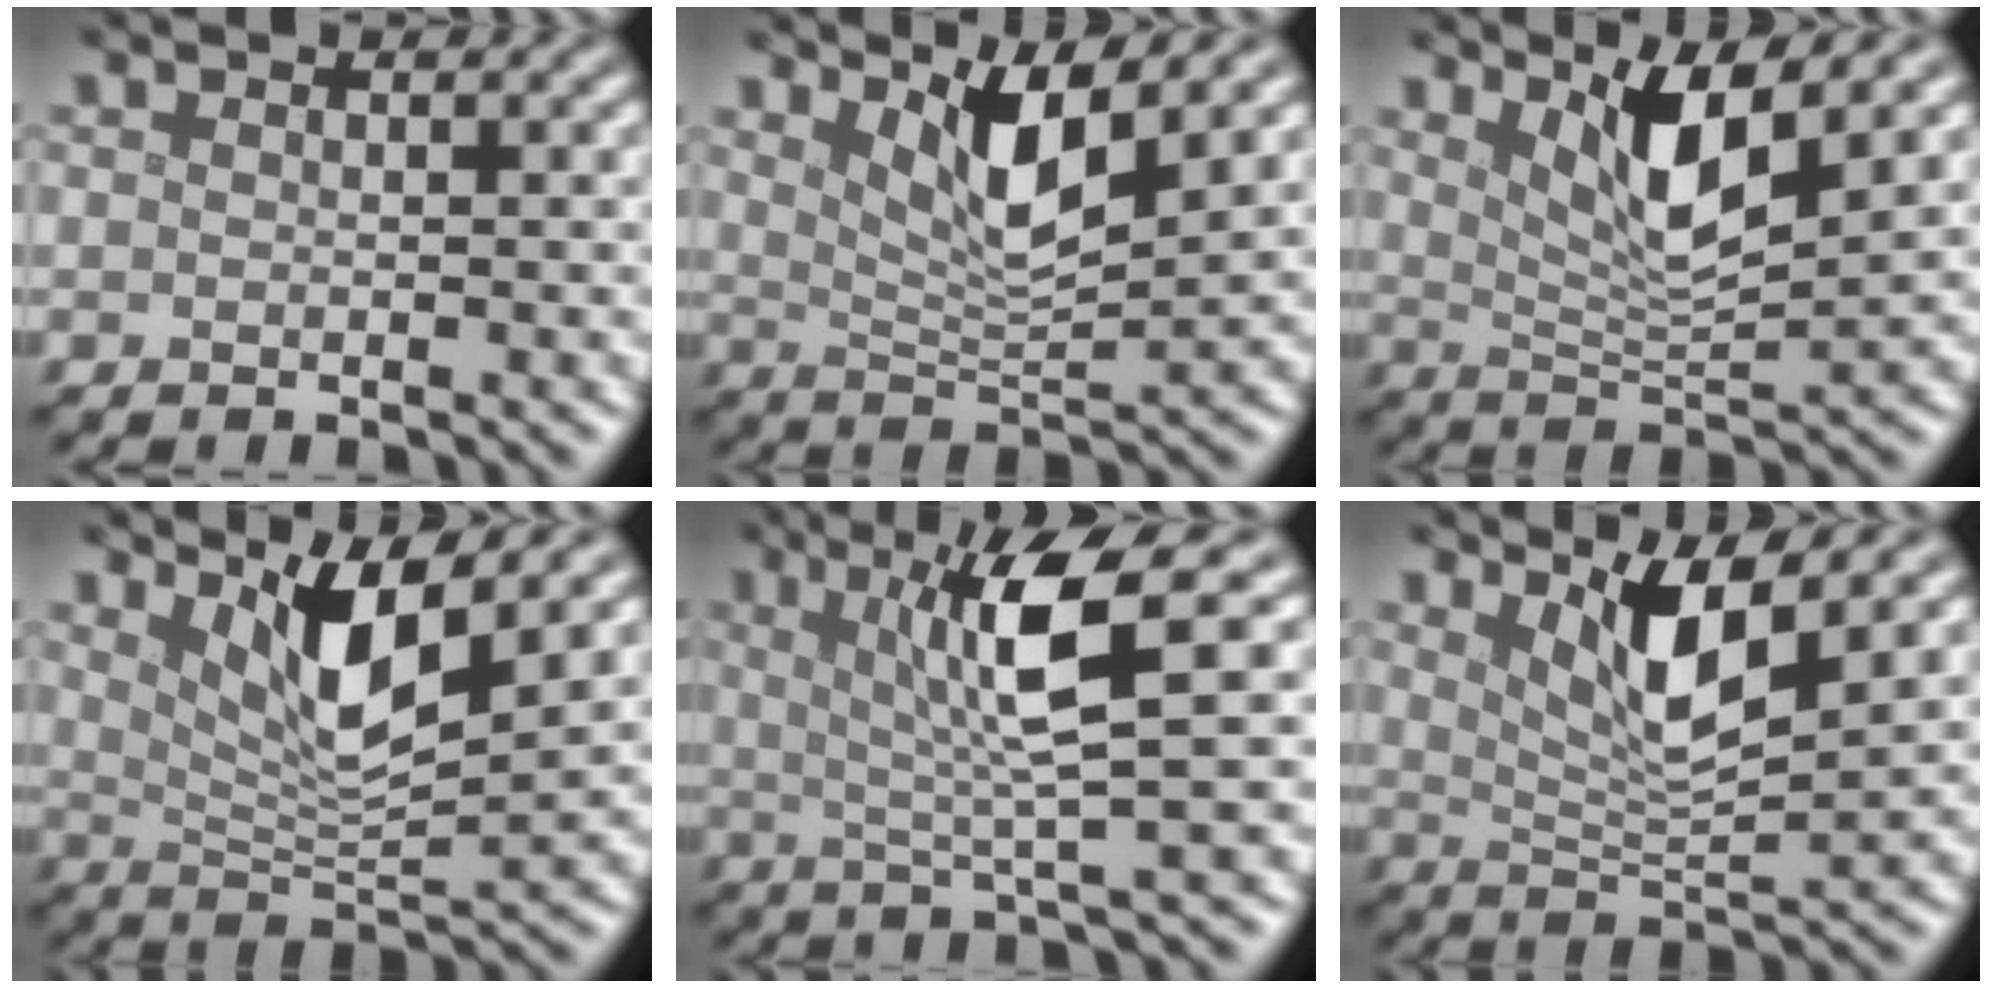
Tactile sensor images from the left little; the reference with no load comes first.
{"total": 4.9, "force": [2.8, 1.0, 3.9], "torque": [-0.072, -0.009, 0.052]}
{"total": 5.3, "force": [2.8, 1.0, 4.3], "torque": [-0.077, -0.009, 0.053]}
{"total": 5.9, "force": [3.2, 1.3, 4.8], "torque": [-0.084, -0.009, 0.060]}
{"total": 7.1, "force": [1.7, 1.1, 6.8], "torque": [-0.117, 0.006, 0.029]}
{"total": 5.2, "force": [2.7, 1.0, 4.3], "torque": [-0.078, -0.009, 0.051]}